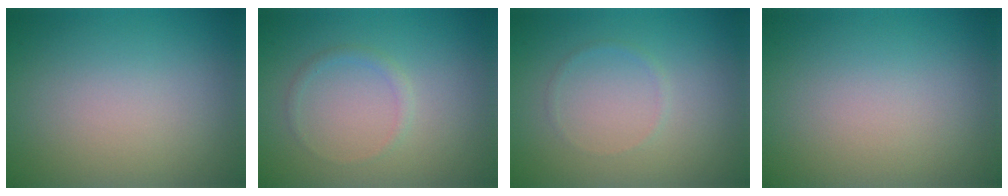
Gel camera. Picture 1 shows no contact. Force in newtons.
{"total": 0.9, "press": 0.9, "slide": 0.1}
{"total": 0.6, "press": 0.6, "slide": 0.1}
{"total": 0.0}